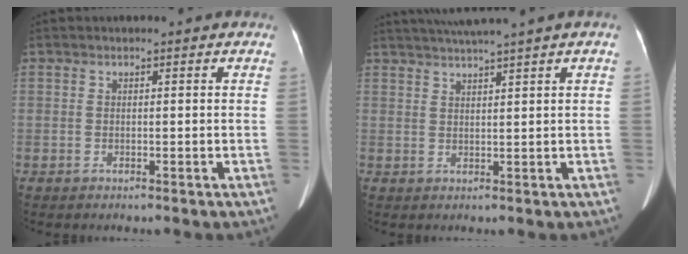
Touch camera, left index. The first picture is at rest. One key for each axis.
{"total": 5.9, "fx": 4.7, "fy": -1.4, "fz": 3.4, "tx": -0.054, "ty": 0.019, "tz": 0.078}